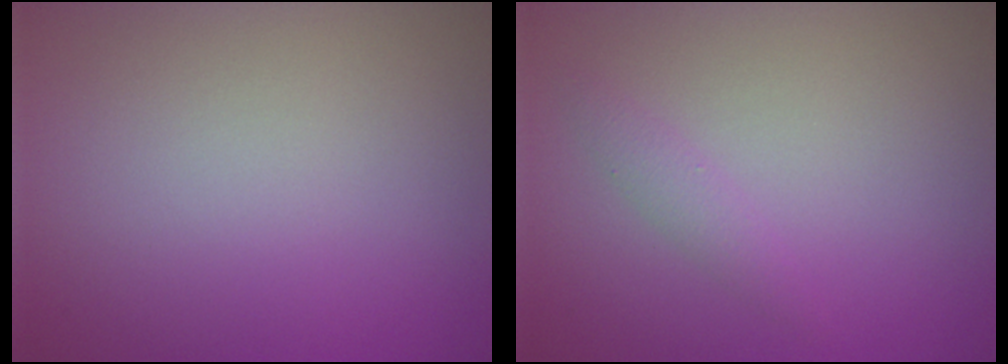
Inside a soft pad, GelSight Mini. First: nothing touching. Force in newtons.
{"total": 1.2, "press": 1.2, "slide": 0.0}